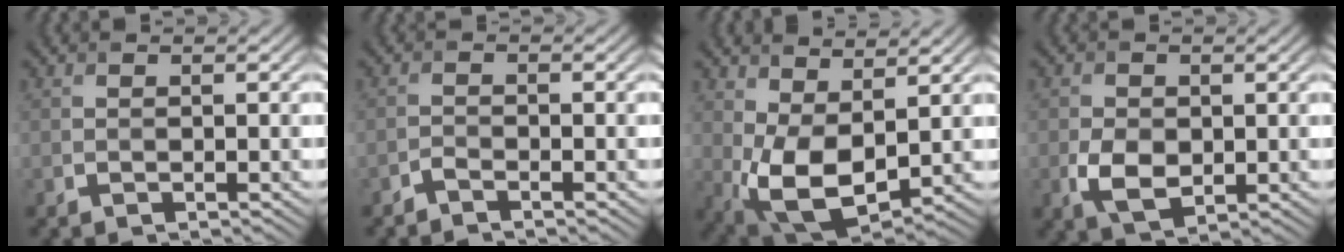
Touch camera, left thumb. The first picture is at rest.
{"total": 1.2, "force": [-1.1, 0.2, 0.4], "torque": [-0.009, 0.001, -0.025]}
{"total": 9.3, "force": [1.6, 5.1, 7.7], "torque": [-0.174, -0.008, 0.032]}
{"total": 4.3, "force": [-0.5, 3.1, 3.0], "torque": [-0.069, -0.012, -0.009]}